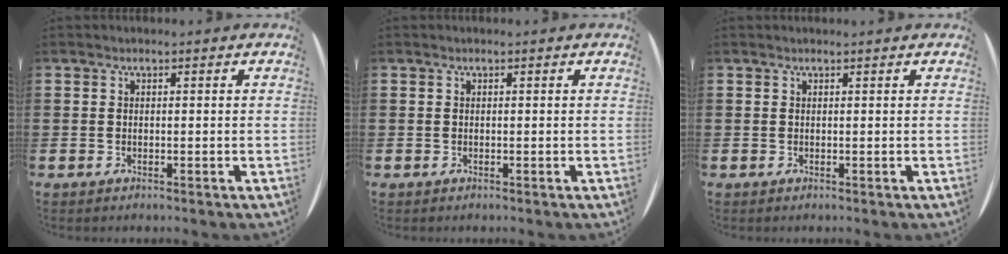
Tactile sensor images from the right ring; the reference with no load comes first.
{"total": 0.0}
{"total": 0.0}